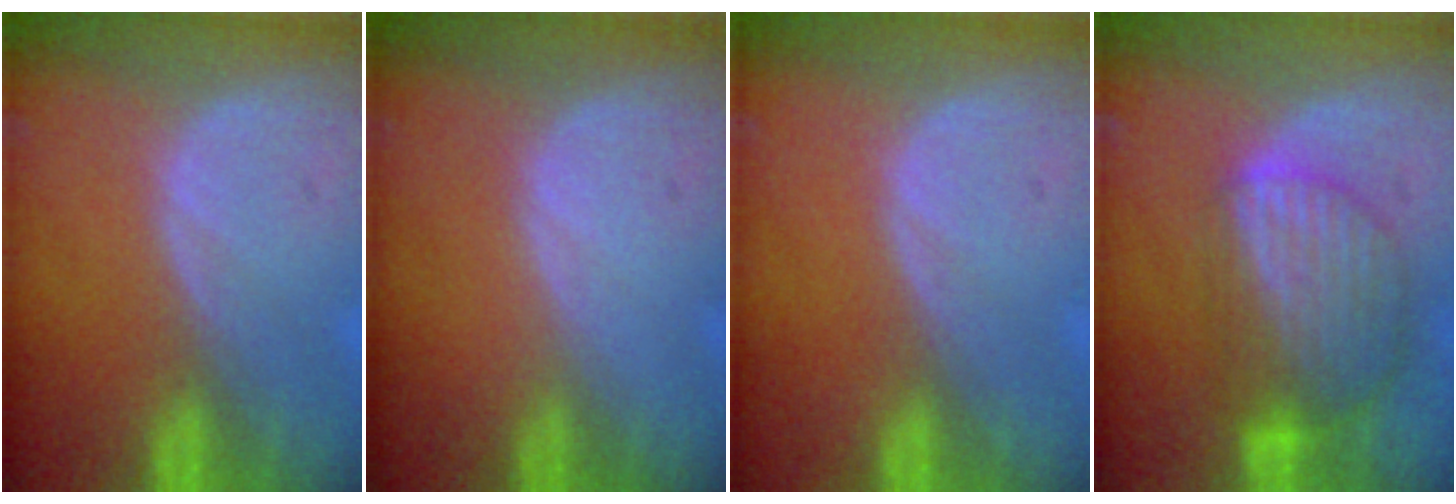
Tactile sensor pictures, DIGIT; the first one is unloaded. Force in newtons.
{"total": 0.0}
{"total": 0.0}
{"total": 8.7, "press": 7.6, "slide": 4.3}